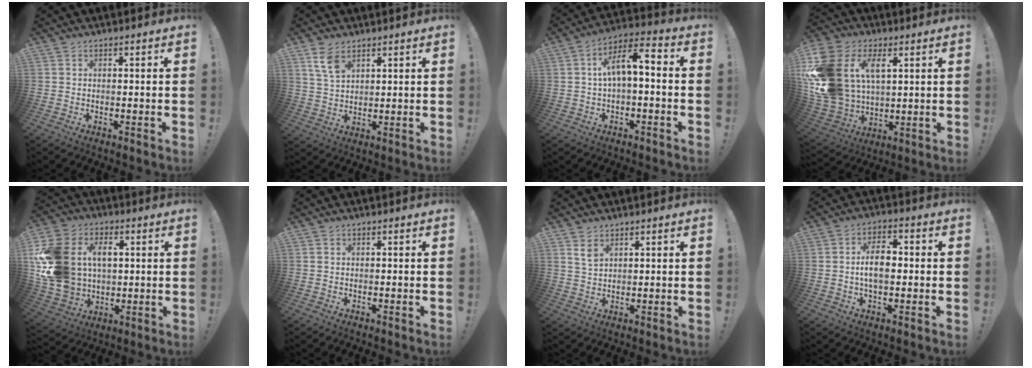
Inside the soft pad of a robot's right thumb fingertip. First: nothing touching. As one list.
[{"total": 7.2, "force": [4.3, 4.0, 4.1], "torque": [-0.068, -0.018, 0.082]}, {"total": 9.1, "force": [0.4, 3.7, 8.3], "torque": [-0.151, 0.012, 0.008]}, {"total": 20.6, "force": [6.8, 14.5, 12.9], "torque": [-0.276, -0.024, 0.129]}, {"total": 20.3, "force": [3.8, 15.5, 12.6], "torque": [-0.243, -0.005, 0.075]}, {"total": 0.8, "force": [-0.3, 0.8, -0.1], "torque": [0.001, 0.003, -0.006]}, {"total": 4.3, "force": [2.7, 2.7, 1.9], "torque": [-0.022, -0.014, 0.048]}, {"total": 8.5, "force": [-0.3, 4.8, 7.0], "torque": [-0.115, 0.005, -0.010]}]